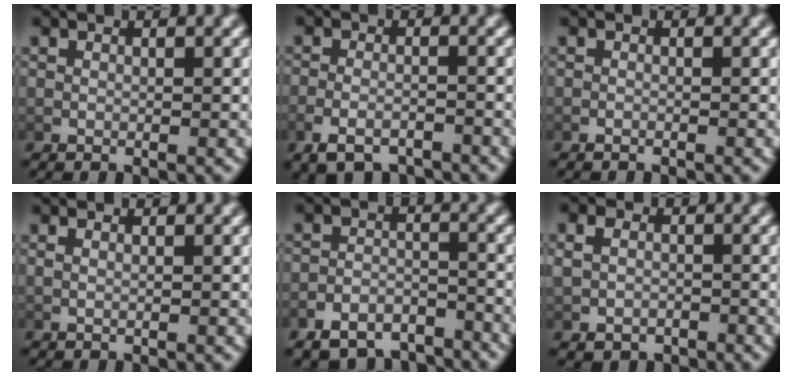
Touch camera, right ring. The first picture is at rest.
{"total": 3.8, "force": [-3.2, 1.4, 1.5], "torque": [-0.032, -0.010, -0.048]}
{"total": 0.6, "force": [-0.6, -0.1, 0.1], "torque": [-0.005, 0.001, -0.011]}
{"total": 0.6, "force": [0.3, -0.1, 0.5], "torque": [-0.010, -0.002, 0.010]}
{"total": 7.2, "force": [-6.7, 2.4, 1.2], "torque": [0.001, -0.012, -0.111]}
{"total": 2.7, "force": [-0.8, 2.3, 1.1], "torque": [-0.023, -0.009, -0.008]}